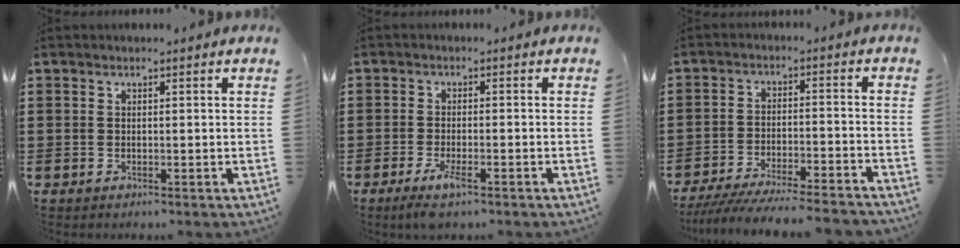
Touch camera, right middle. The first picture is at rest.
{"total": 3.5, "force": [-2.0, 0.6, 2.8], "torque": [-0.057, -0.008, -0.038]}
{"total": 6.3, "force": [-6.1, 0.0, 1.8], "torque": [-0.038, -0.008, -0.118]}